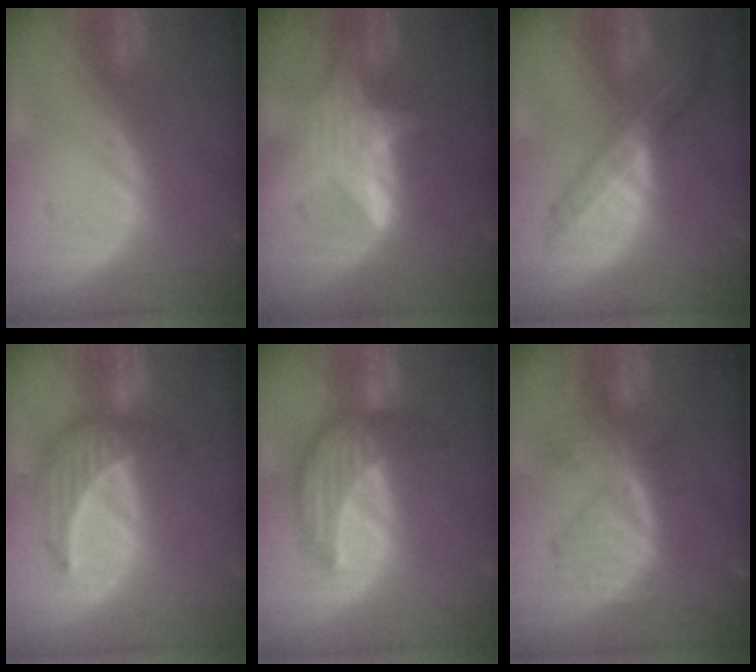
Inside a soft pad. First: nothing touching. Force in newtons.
{"total": 6.0, "press": 5.9, "slide": 0.6}
{"total": 7.2, "press": 6.2, "slide": 3.7}
{"total": 6.5, "press": 6.4, "slide": 1.1}
{"total": 7.8, "press": 7.5, "slide": 2.3}
{"total": 7.6, "press": 6.7, "slide": 3.7}